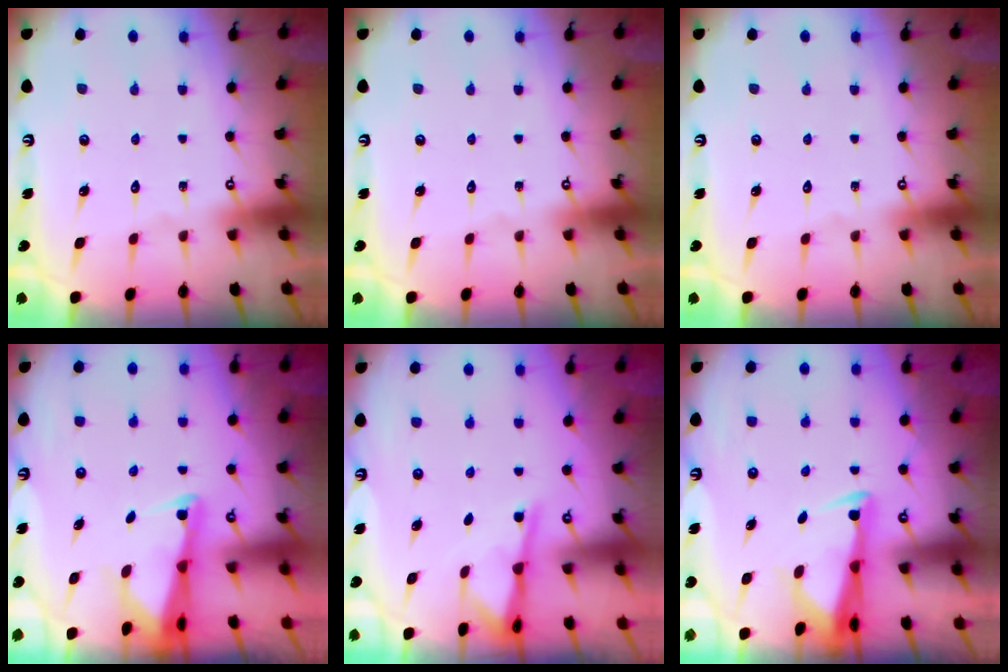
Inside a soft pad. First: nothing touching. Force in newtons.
{"total": 0.0}
{"total": 0.0}
{"total": 3.3, "press": 3.3, "slide": 0.5}
{"total": 2.6, "press": 2.6, "slide": 0.4}
{"total": 2.8, "press": 2.7, "slide": 0.9}